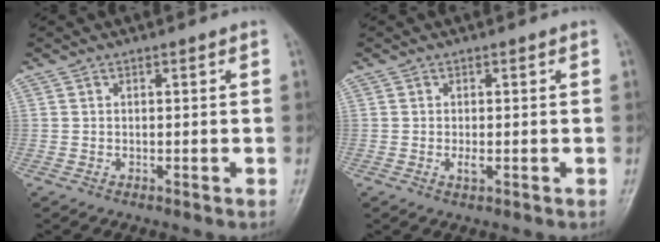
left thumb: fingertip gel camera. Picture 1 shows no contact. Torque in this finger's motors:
{"motor_torque": [-0.01, 0.01, 0.11, -0.03, 0.00]}